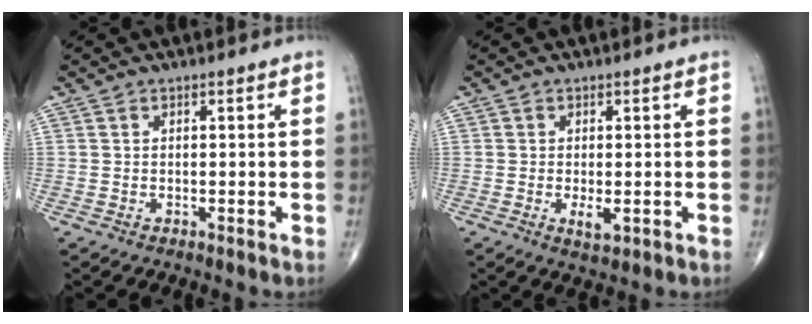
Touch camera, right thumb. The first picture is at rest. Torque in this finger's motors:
{"motor_torque": [0.12, 0.43, -0.04, -0.10, 0.03]}